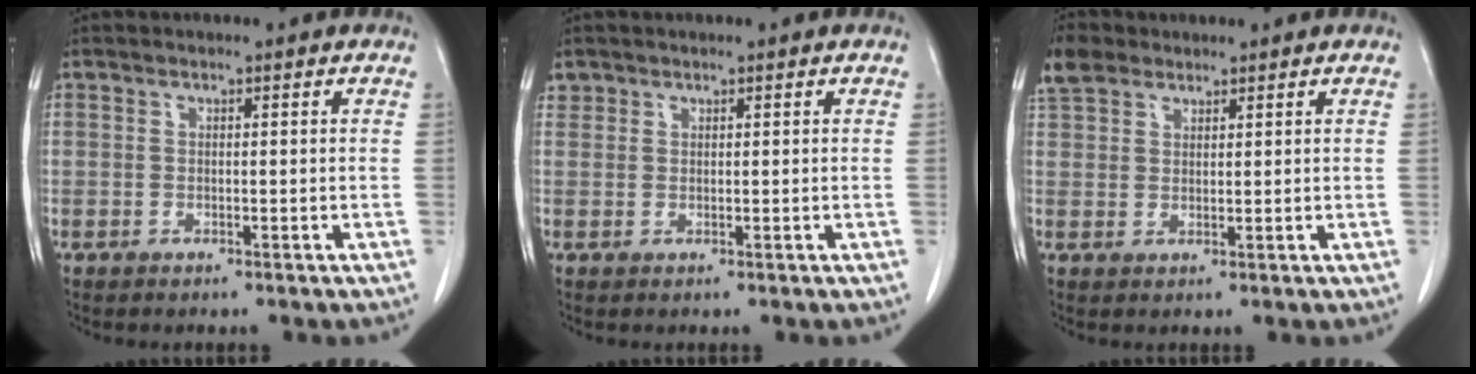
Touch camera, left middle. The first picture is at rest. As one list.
[{"total": 1.1, "force": [0.8, 0.8, 0.0], "torque": [0.008, 0.008, 0.011]}, {"total": 4.5, "force": [3.3, 2.7, 1.5], "torque": [-0.040, 0.018, 0.071]}]